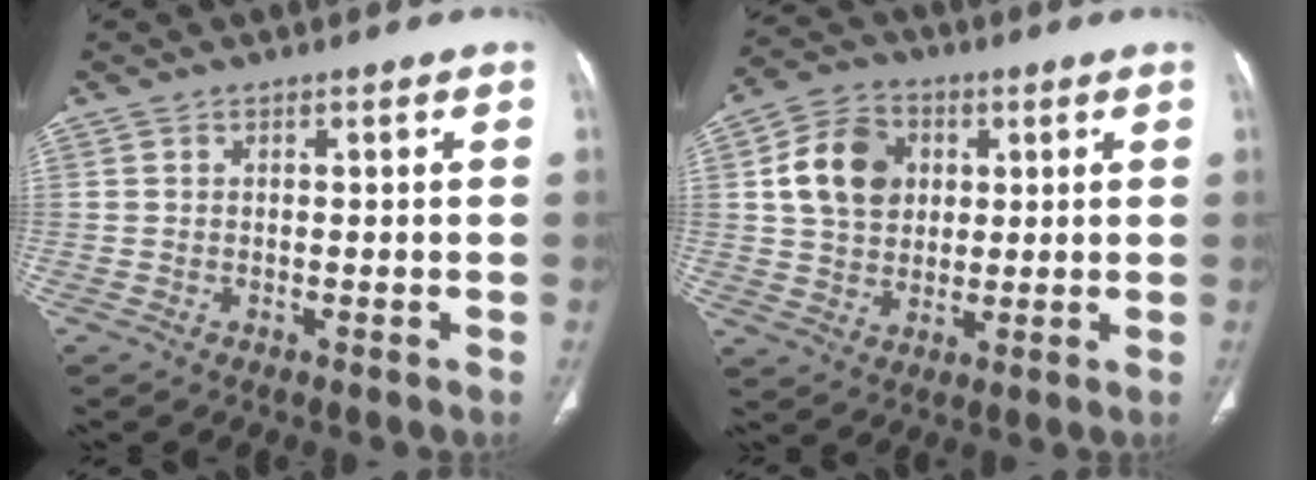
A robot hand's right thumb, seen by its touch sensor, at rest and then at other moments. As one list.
[{"total": 11.8, "force": [2.7, 9.3, 6.7], "torque": [-0.097, 0.003, 0.047]}]